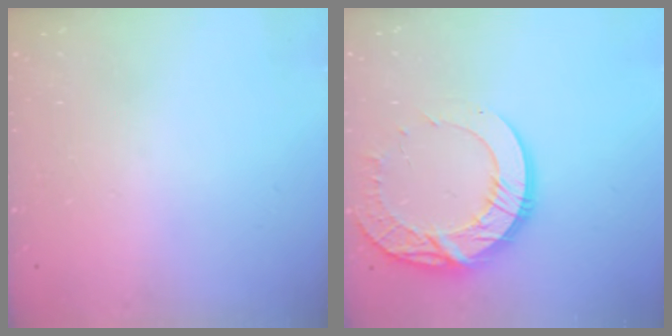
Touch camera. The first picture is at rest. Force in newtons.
{"total": 17.8, "press": 17.7, "slide": 1.5}